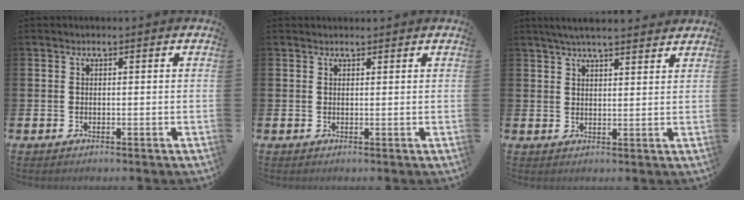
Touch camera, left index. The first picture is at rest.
{"total": 0.7, "force": [0.7, 0.2, 0.0], "torque": [0.012, -0.004, 0.010]}
{"total": 4.4, "force": [4.1, 0.5, 1.6], "torque": [-0.037, -0.010, 0.073]}